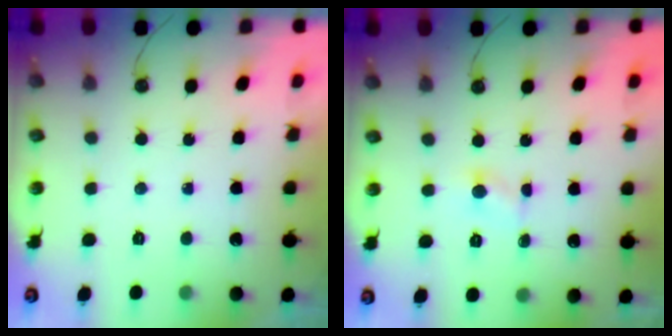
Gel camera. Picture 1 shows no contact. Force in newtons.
{"total": 2.6, "press": 2.6, "slide": 0.3}